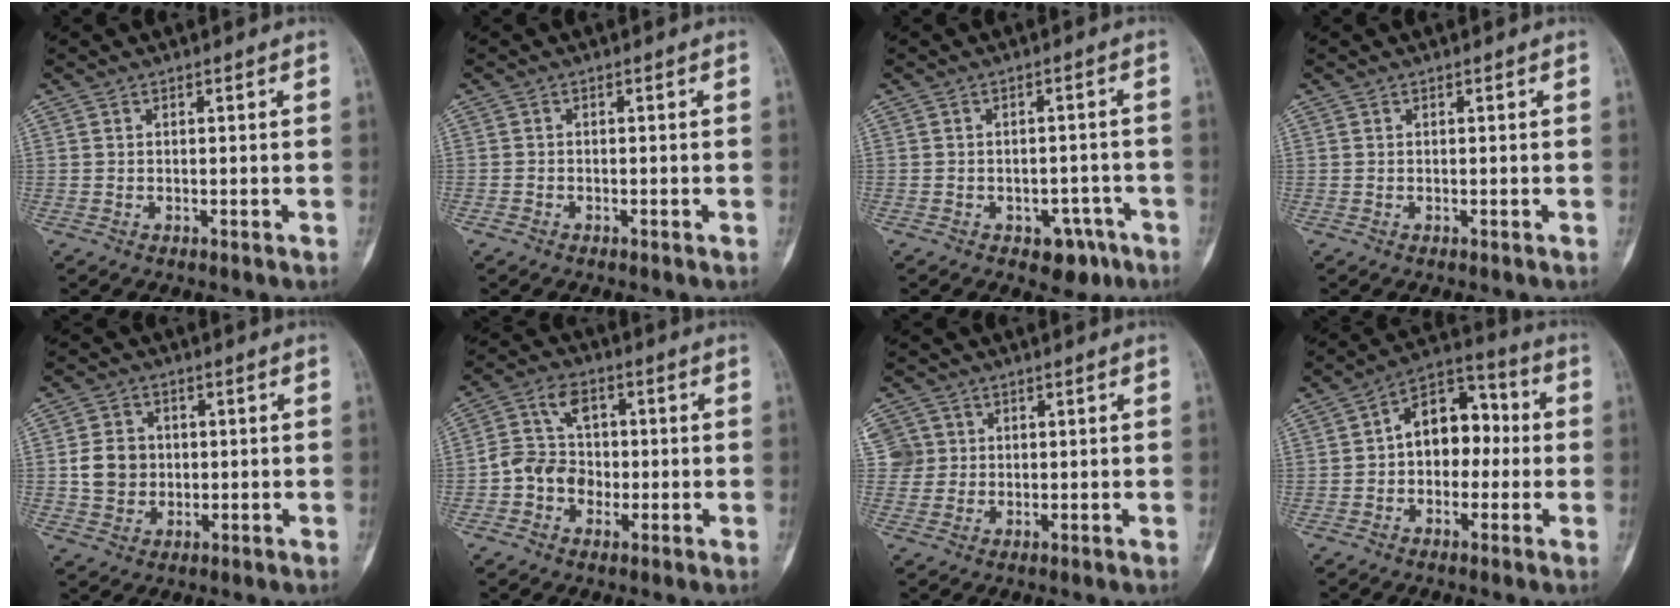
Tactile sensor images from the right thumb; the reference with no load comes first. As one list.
[{"total": 0.8, "force": [-0.6, 0.6, 0.2], "torque": [-0.003, 0.003, -0.016]}, {"total": 5.7, "force": [-3.1, 3.7, 3.0], "torque": [-0.012, 0.026, -0.036]}, {"total": 0.0}, {"total": 6.8, "force": [0.1, 6.0, 3.2], "torque": [-0.035, 0.003, 0.002]}, {"total": 8.5, "force": [-1.5, 7.2, 4.3], "torque": [-0.057, 0.028, -0.040]}, {"total": 4.8, "force": [1.4, 4.6, 0.5], "torque": [0.013, 0.008, 0.027]}, {"total": 11.9, "force": [0.1, 8.2, 8.7], "torque": [-0.094, 0.043, -0.014]}]